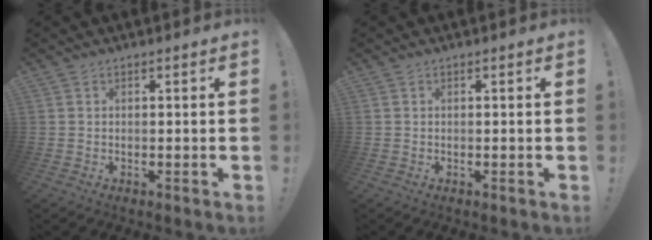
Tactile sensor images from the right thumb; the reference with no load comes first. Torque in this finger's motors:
{"motor_torque": [-0.35, -0.08, 0.04, -0.11, -0.04]}